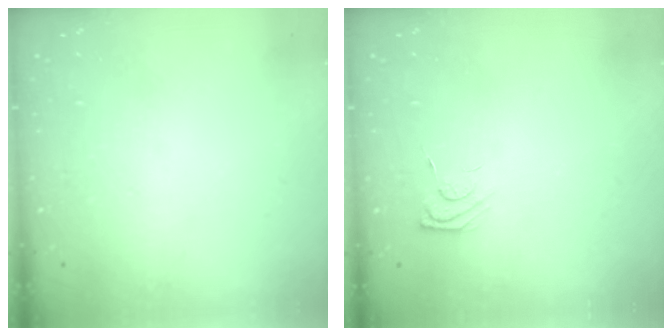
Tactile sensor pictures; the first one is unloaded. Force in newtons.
{"total": 4.9, "press": 4.7, "slide": 1.1}